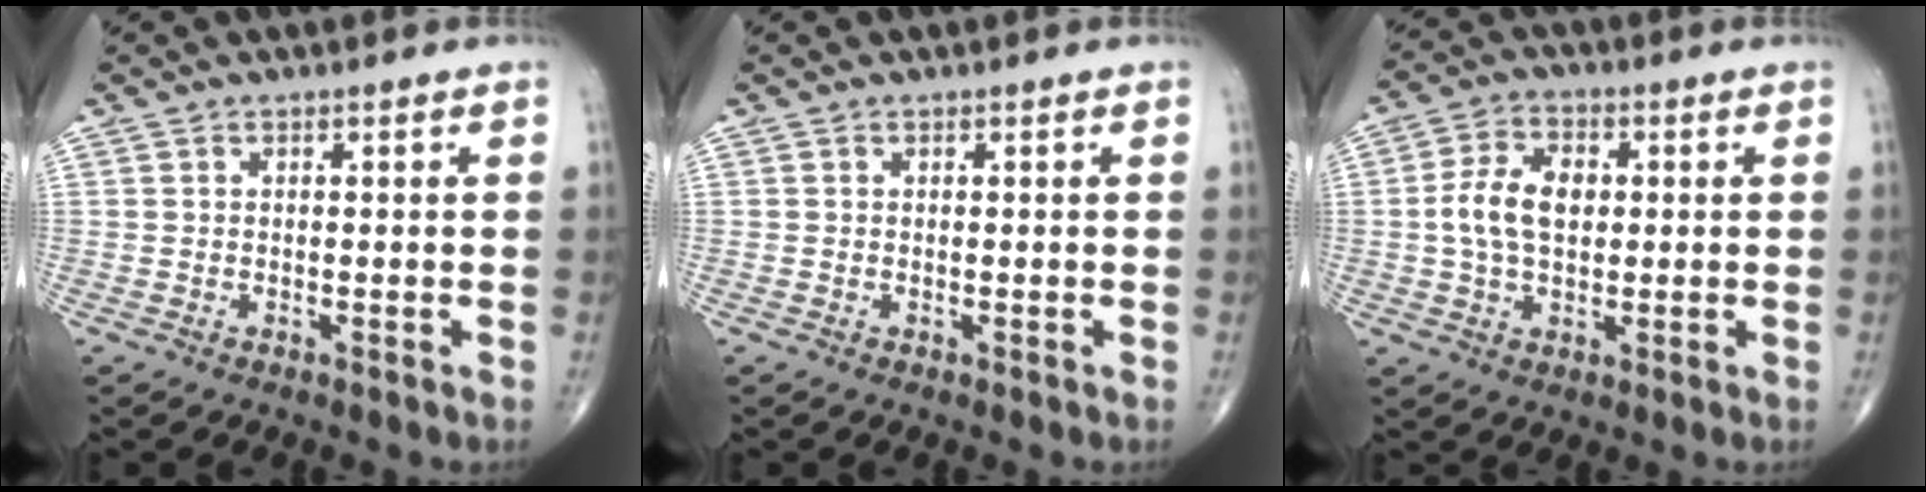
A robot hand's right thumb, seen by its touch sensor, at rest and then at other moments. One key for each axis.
{"total": 0.0}
{"total": 8.8, "fx": 0.6, "fy": 5.7, "fz": 6.7, "tx": -0.121, "ty": 0.013, "tz": 0.007}